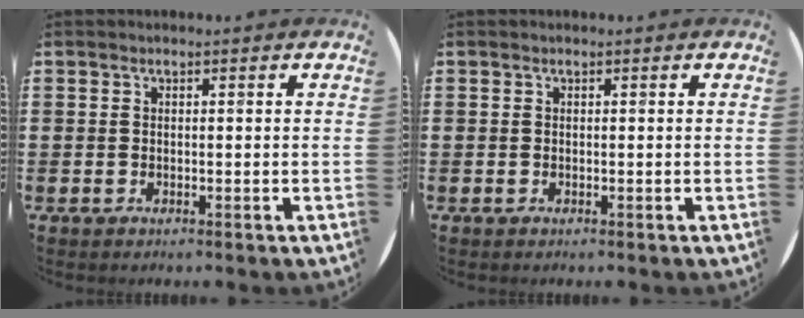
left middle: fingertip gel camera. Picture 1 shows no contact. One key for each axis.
{"total": 0.0}